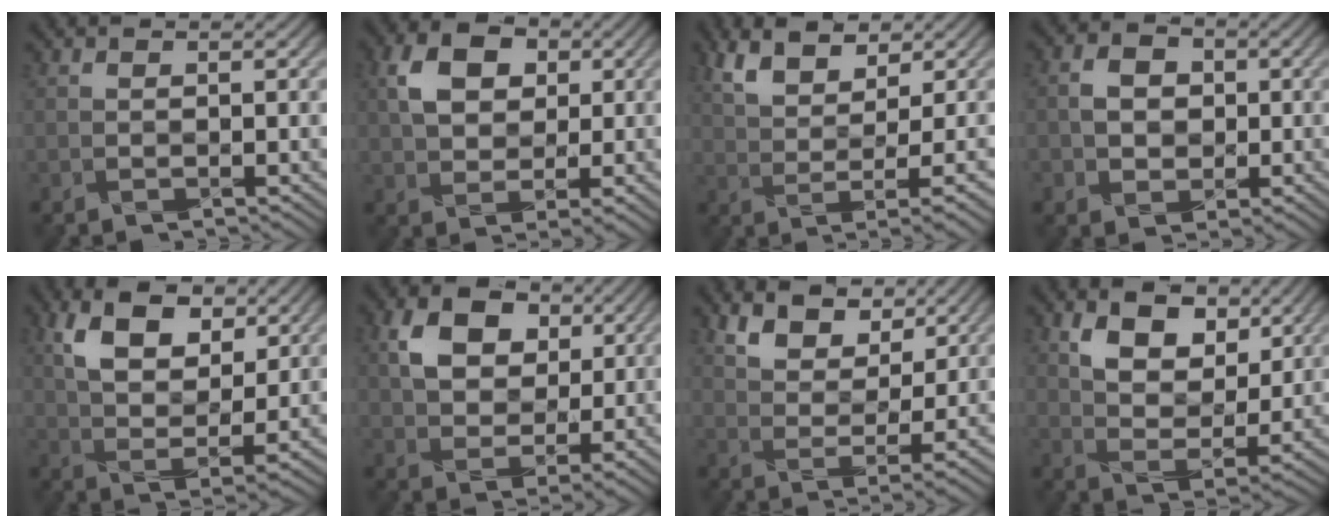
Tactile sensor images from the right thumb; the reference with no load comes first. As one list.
[{"total": 6.9, "force": [1.9, 4.9, 4.4], "torque": [-0.085, 0.009, 0.032]}, {"total": 7.4, "force": [3.8, 2.6, 5.9], "torque": [-0.097, 0.009, 0.070]}, {"total": 3.8, "force": [0.0, 3.3, 1.8], "torque": [-0.038, 0.002, -0.002]}, {"total": 9.6, "force": [4.6, 5.1, 6.8], "torque": [-0.133, 0.004, 0.091]}, {"total": 8.1, "force": [3.1, 5.7, 4.7], "torque": [-0.097, 0.005, 0.054]}, {"total": 6.5, "force": [4.4, 3.0, 3.7], "torque": [-0.074, 0.001, 0.090]}, {"total": 8.6, "force": [4.5, 5.0, 5.4], "torque": [-0.102, -0.005, 0.081]}]